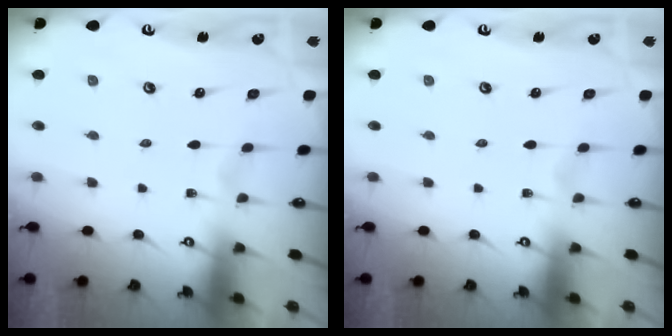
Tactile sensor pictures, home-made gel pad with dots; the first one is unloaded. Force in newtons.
{"total": 0.0}